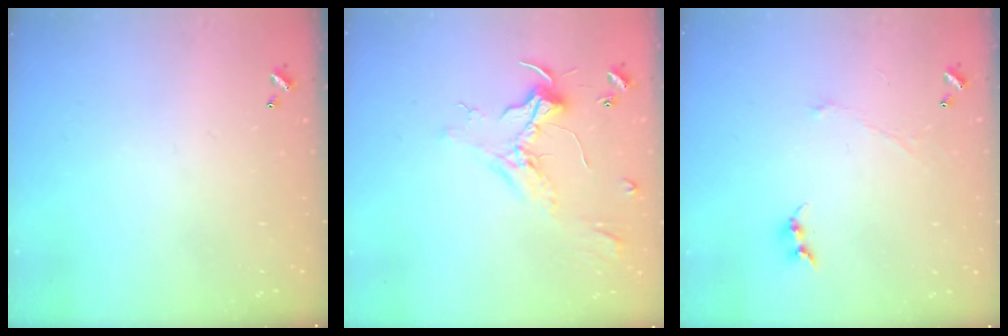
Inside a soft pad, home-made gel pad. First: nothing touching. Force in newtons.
{"total": 2.4, "press": 2.3, "slide": 0.7}
{"total": 0.0}